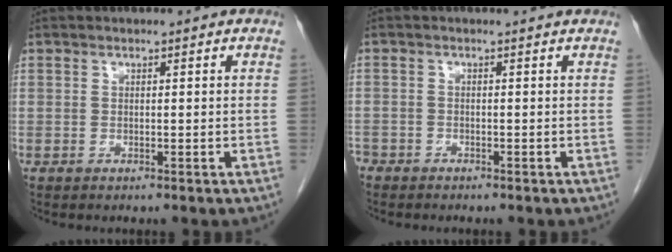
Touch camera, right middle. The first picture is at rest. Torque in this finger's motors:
{"motor_torque": [0.29, -1.07, -0.48, -0.21]}